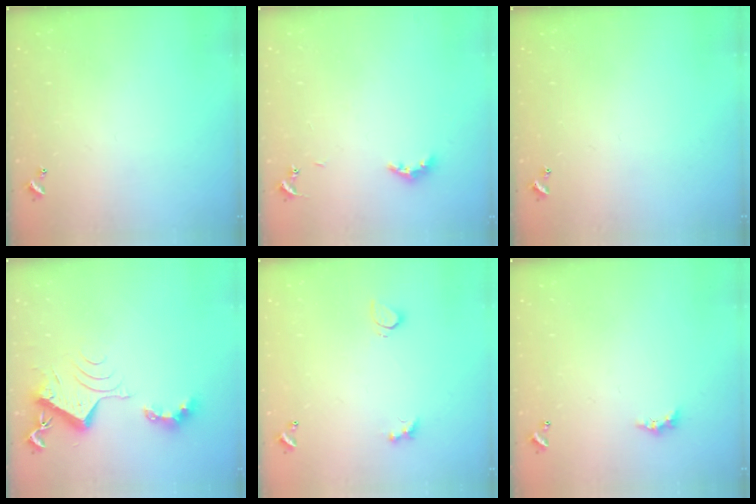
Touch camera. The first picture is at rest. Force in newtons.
{"total": 5.4, "press": 5.4, "slide": 0.6}
{"total": 0.0}
{"total": 8.5, "press": 8.5, "slide": 0.9}
{"total": 3.0, "press": 2.7, "slide": 1.1}
{"total": 2.2, "press": 2.2, "slide": 0.6}